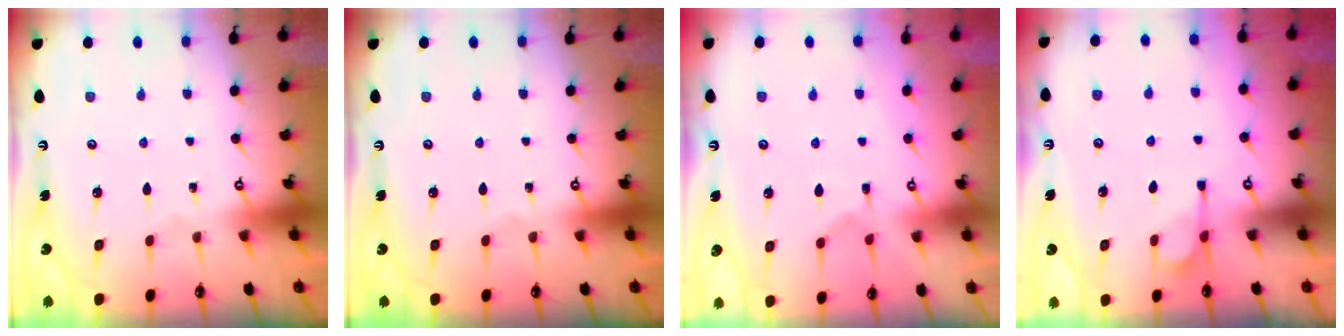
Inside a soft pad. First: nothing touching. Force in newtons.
{"total": 0.0}
{"total": 2.3, "press": 1.9, "slide": 1.3}
{"total": 2.1, "press": 1.9, "slide": 0.9}